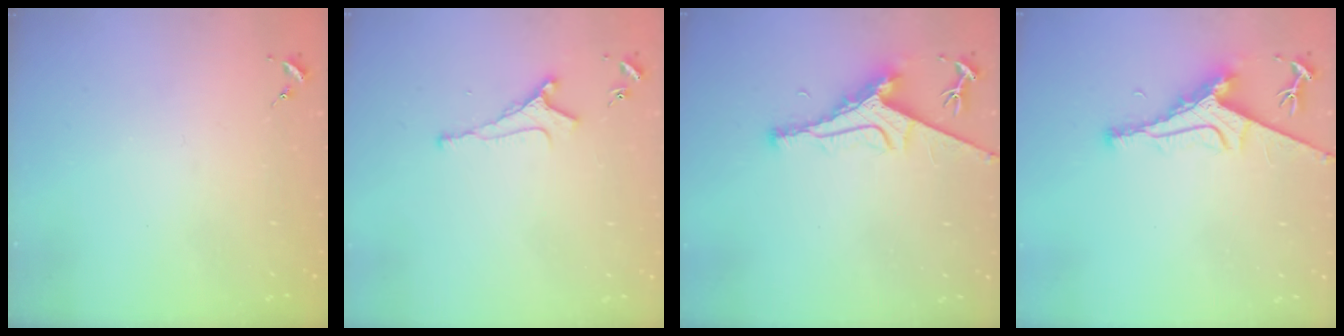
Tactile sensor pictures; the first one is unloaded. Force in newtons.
{"total": 4.7, "press": 4.7, "slide": 0.8}
{"total": 8.5, "press": 8.4, "slide": 1.1}
{"total": 8.5, "press": 8.4, "slide": 1.1}